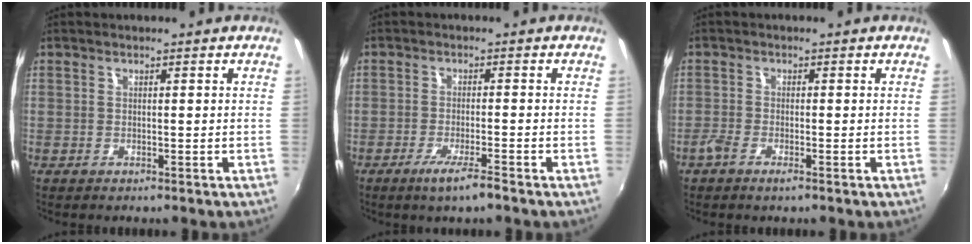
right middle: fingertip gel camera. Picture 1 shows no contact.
{"total": 4.7, "force": [-3.2, -0.1, 3.5], "torque": [-0.075, -0.010, -0.059]}
{"total": 2.4, "force": [-1.7, 0.4, 1.6], "torque": [-0.041, -0.006, -0.038]}